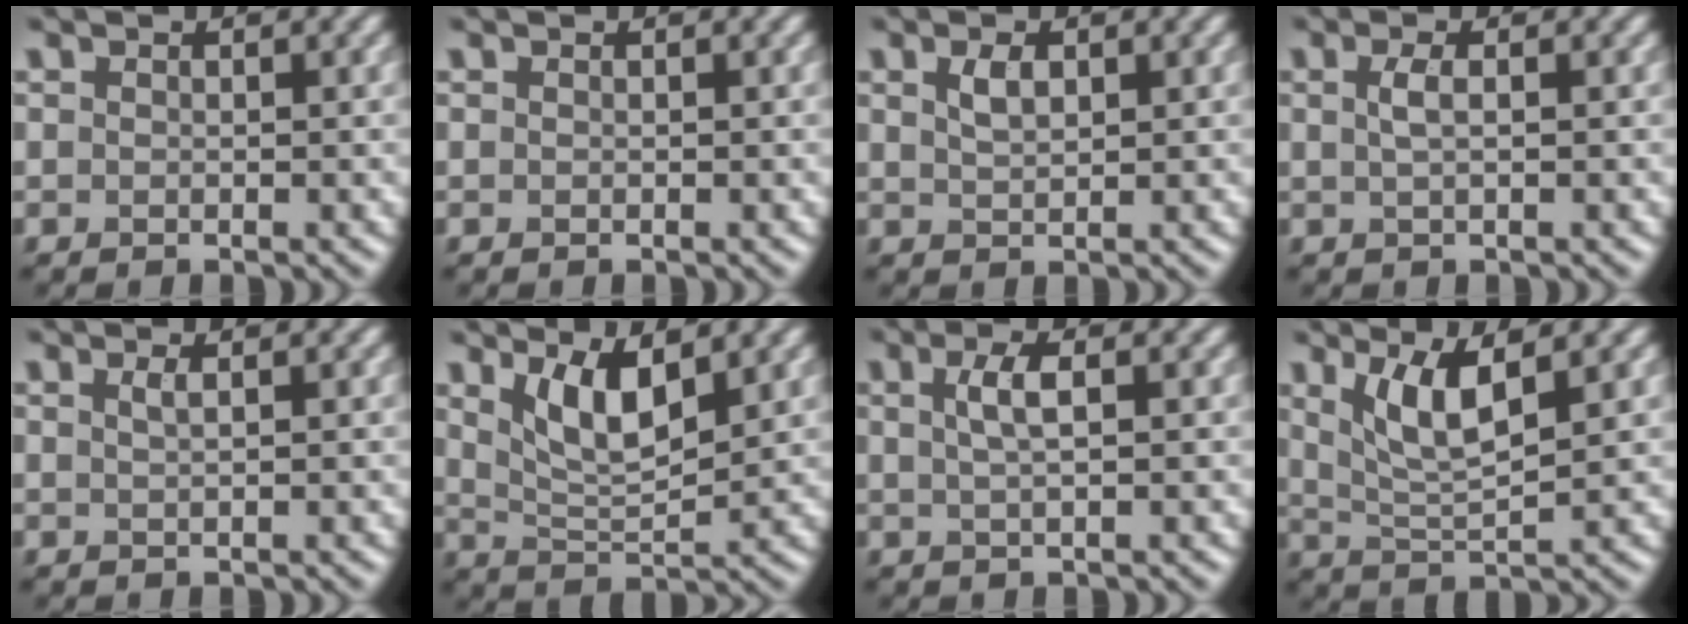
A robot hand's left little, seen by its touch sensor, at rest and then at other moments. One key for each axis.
{"total": 0.0}
{"total": 1.7, "fx": 0.8, "fy": 0.8, "fz": 1.3, "tx": -0.028, "ty": 0.002, "tz": 0.019}
{"total": 1.4, "fx": 0.3, "fy": 0.4, "fz": 1.3, "tx": -0.027, "ty": 0.005, "tz": 0.005}
{"total": 1.0, "fx": 0.4, "fy": 0.3, "fz": 0.9, "tx": -0.012, "ty": 0.004, "tz": 0.006}
{"total": 4.6, "fx": 2.3, "fy": 1.6, "fz": 3.7, "tx": -0.079, "ty": -0.010, "tz": 0.047}
{"total": 2.3, "fx": 0.6, "fy": 0.6, "fz": 2.1, "tx": -0.041, "ty": 0.005, "tz": 0.010}
{"total": 4.2, "fx": 1.8, "fy": 1.0, "fz": 3.7, "tx": -0.078, "ty": -0.007, "tz": 0.040}